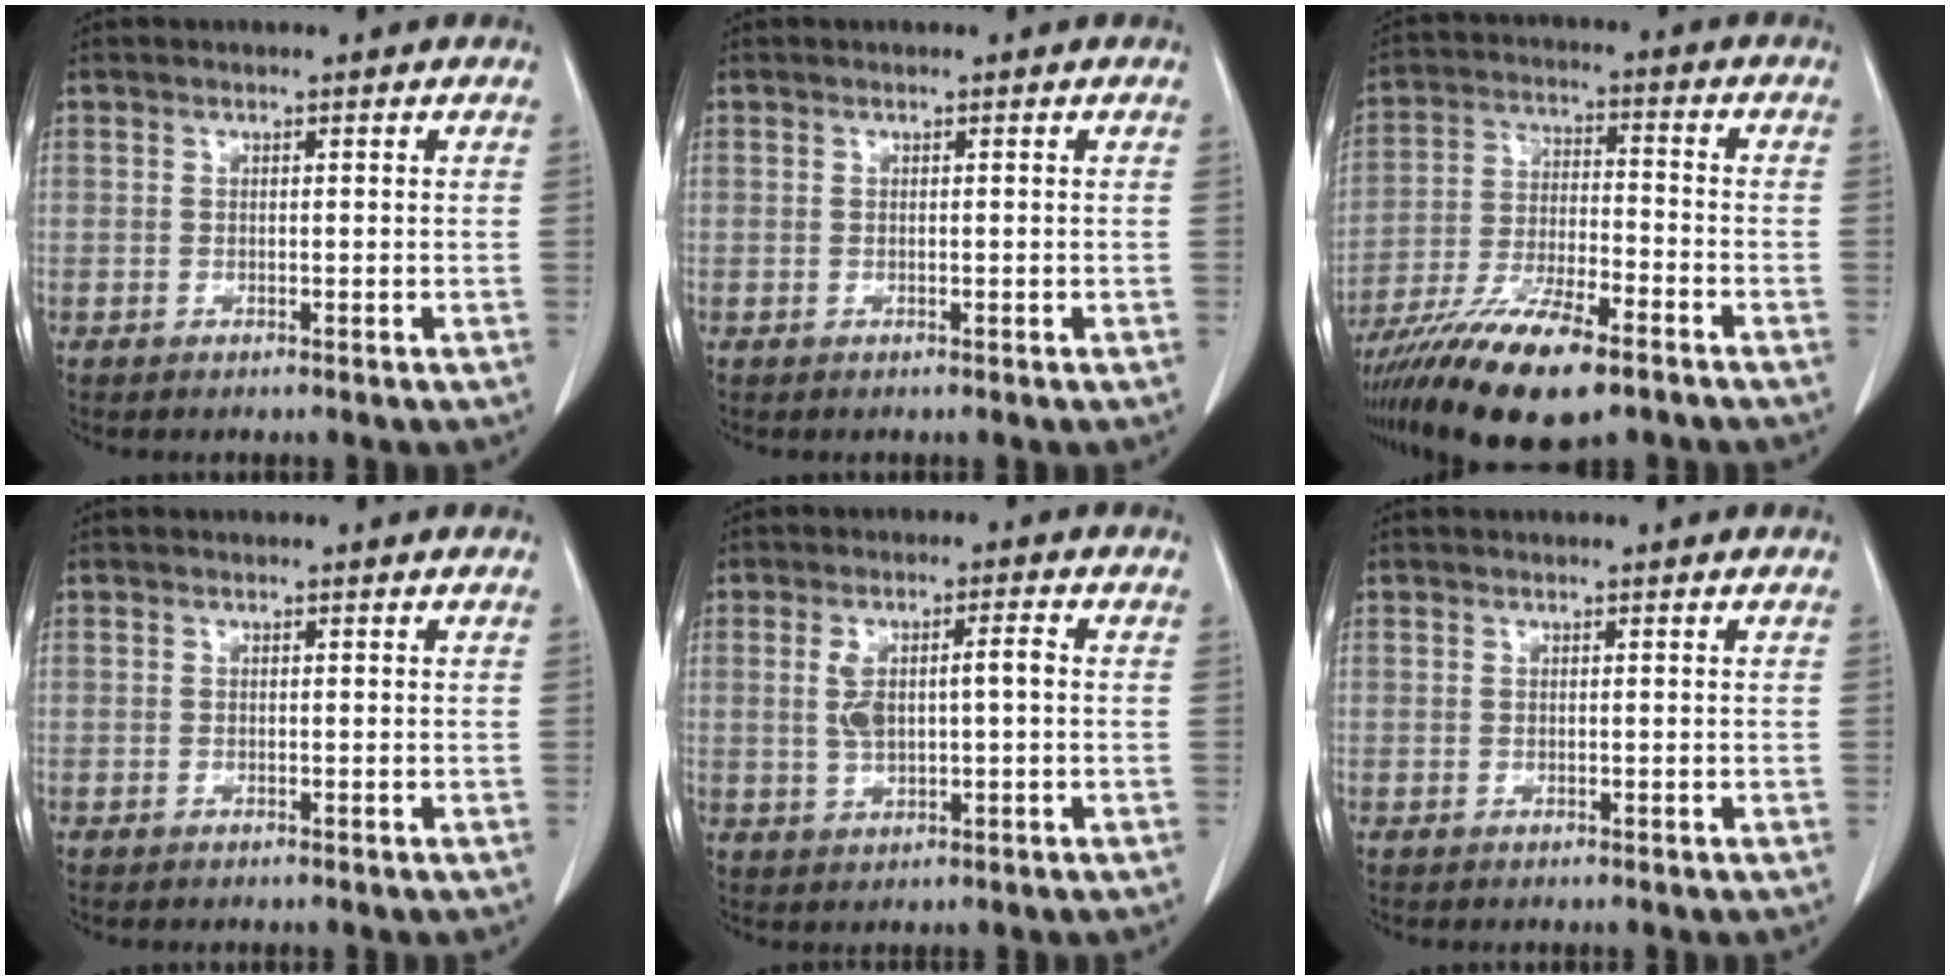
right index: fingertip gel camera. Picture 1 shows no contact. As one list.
[{"total": 0.0}, {"total": 16.0, "force": [-11.1, 3.6, 10.9], "torque": [-0.209, -0.031, -0.199]}, {"total": 0.0}, {"total": 6.2, "force": [0.4, 1.9, 5.9], "torque": [-0.122, 0.018, 0.013]}, {"total": 0.0}]